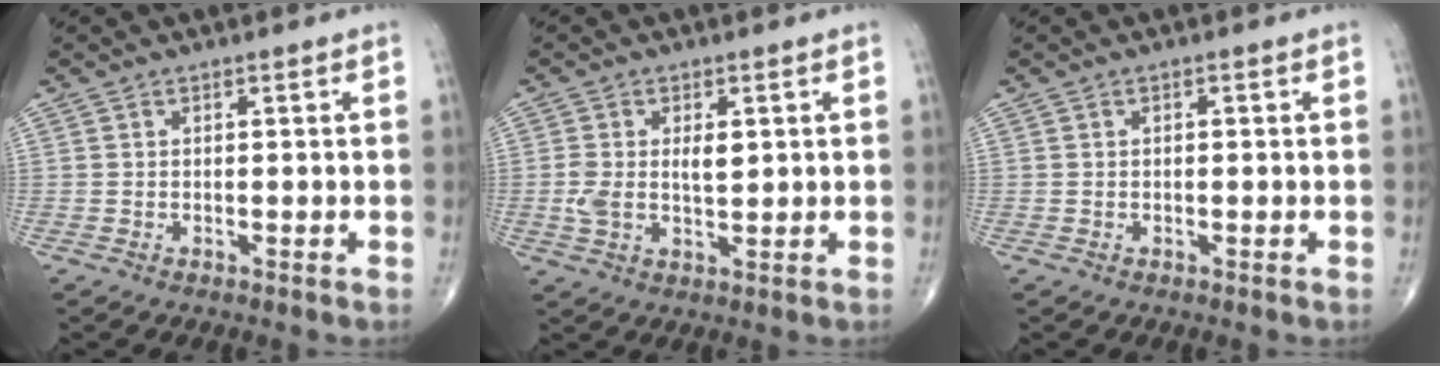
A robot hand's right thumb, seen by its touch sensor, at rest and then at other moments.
{"total": 6.1, "force": [0.7, 3.2, 5.2], "torque": [-0.100, 0.001, 0.015]}
{"total": 0.6, "force": [0.0, 0.3, 0.5], "torque": [-0.009, 0.001, 0.001]}